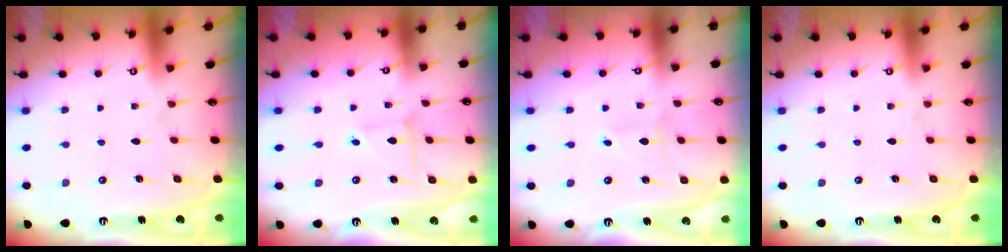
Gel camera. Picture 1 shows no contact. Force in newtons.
{"total": 2.3, "press": 2.3, "slide": 0.3}
{"total": 1.1, "press": 1.1, "slide": 0.1}
{"total": 0.0}